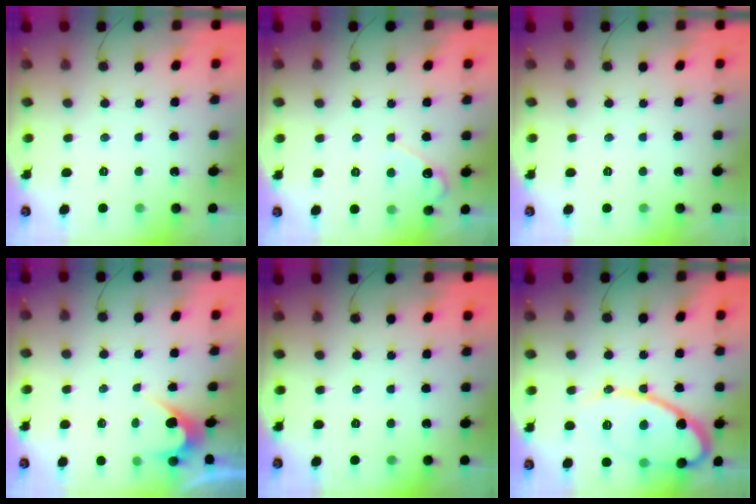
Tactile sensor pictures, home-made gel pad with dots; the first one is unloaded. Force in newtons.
{"total": 3.4, "press": 3.4, "slide": 0.3}
{"total": 0.0}
{"total": 2.6, "press": 2.6, "slide": 0.1}
{"total": 0.0}
{"total": 16.0, "press": 16.0, "slide": 1.3}